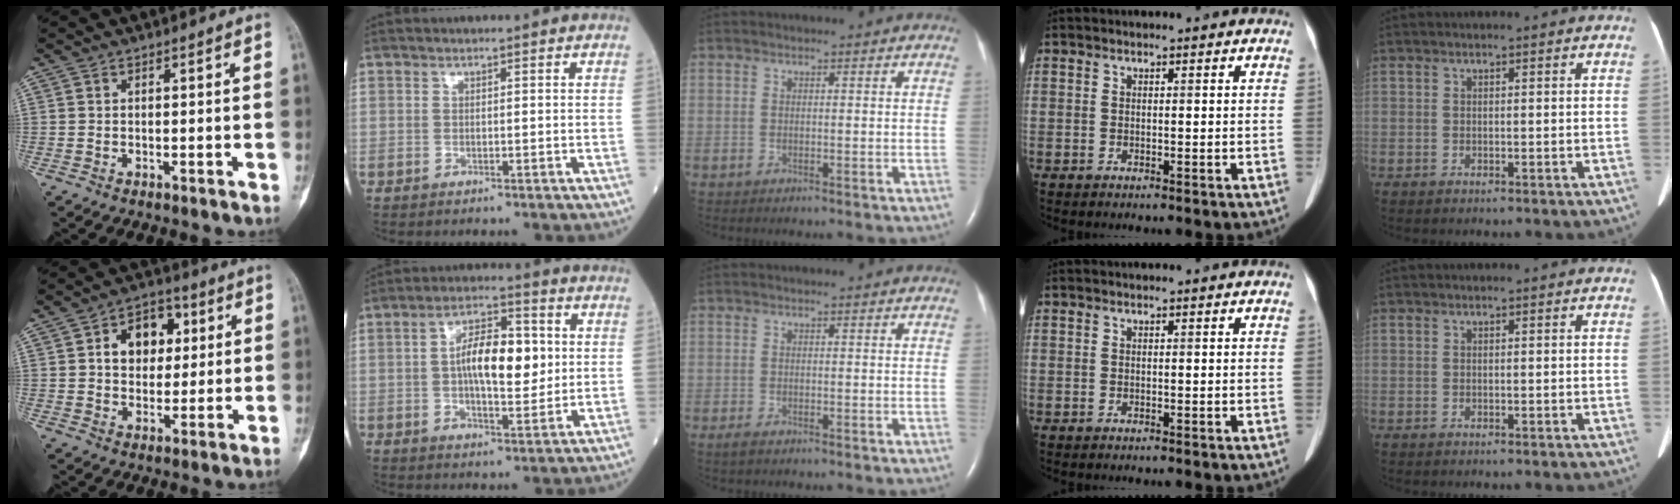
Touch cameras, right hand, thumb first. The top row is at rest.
{"thumb": {"total": 10.2, "force": [2.6, 7.4, 6.6], "torque": [-0.063, 0.005, 0.038]}, "index": {"total": 10.6, "force": [1.1, 4.0, 9.7], "torque": [-0.168, 0.016, 0.015]}, "middle": {"total": 1.1, "force": [-0.8, 0.4, 0.8], "torque": [-0.024, -0.004, -0.013]}}